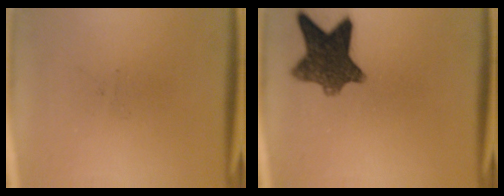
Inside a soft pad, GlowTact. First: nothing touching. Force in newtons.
{"total": 10.1}